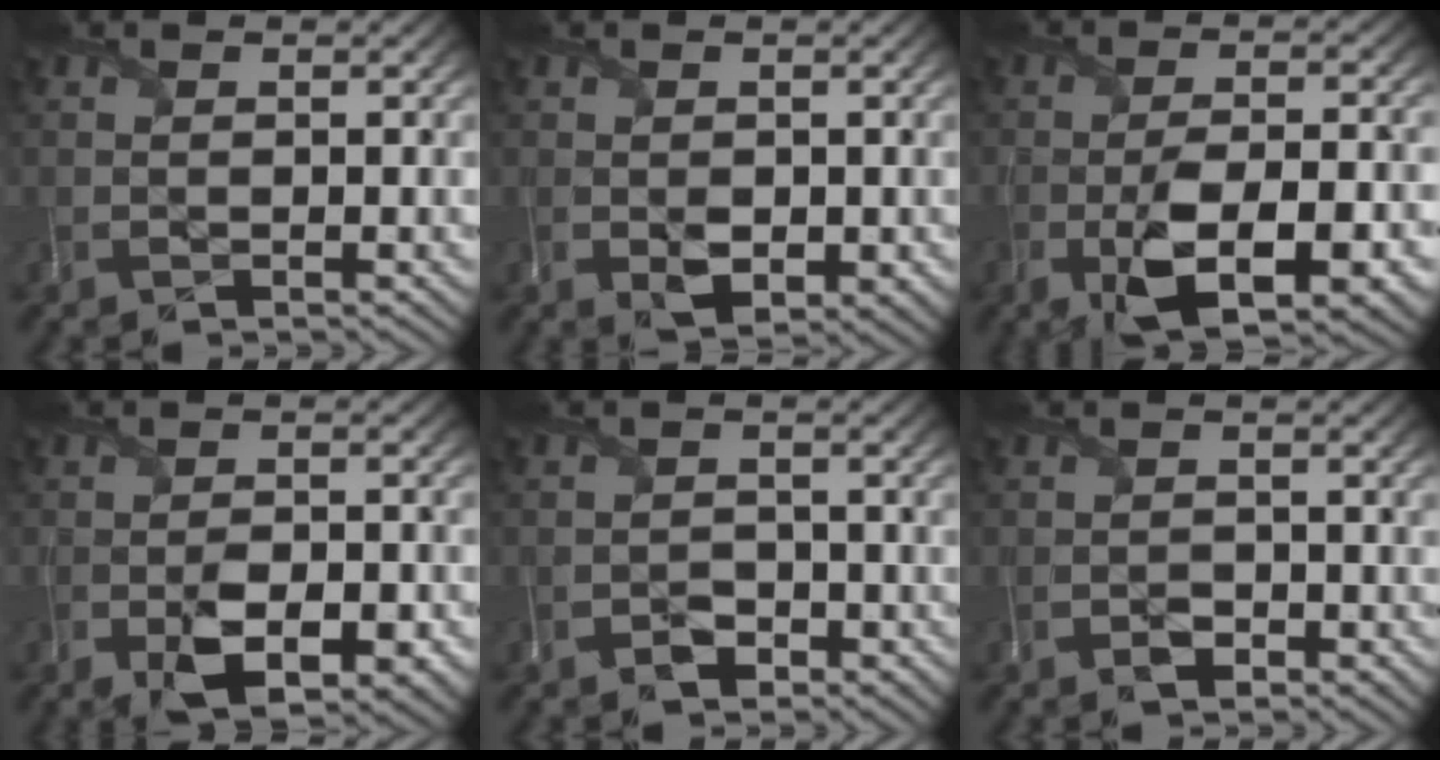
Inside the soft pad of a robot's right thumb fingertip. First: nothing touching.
{"total": 3.0, "force": [-0.4, 2.0, 2.2], "torque": [-0.049, -0.017, -0.002]}
{"total": 11.5, "force": [-4.8, 4.4, 9.5], "torque": [-0.176, -0.017, -0.073]}
{"total": 7.6, "force": [-3.5, 3.5, 5.8], "torque": [-0.101, -0.013, -0.053]}
{"total": 2.5, "force": [-1.7, 1.5, 0.9], "torque": [-0.016, -0.002, -0.033]}
{"total": 1.9, "force": [-1.3, 1.1, 0.9], "torque": [-0.015, -0.001, -0.025]}